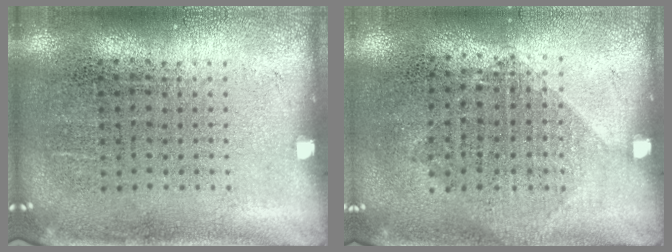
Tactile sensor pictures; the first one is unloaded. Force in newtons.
{"total": 1.0, "press": 0.9, "slide": 0.5}